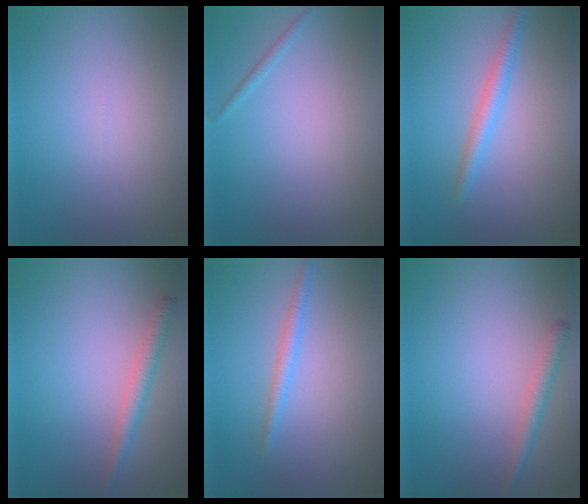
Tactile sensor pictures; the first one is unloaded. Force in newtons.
{"total": 0.6, "press": 0.6, "slide": 0.0}
{"total": 2.2, "press": 2.2, "slide": 0.0}
{"total": 2.2, "press": 2.2, "slide": 0.0}
{"total": 1.6, "press": 1.6, "slide": 0.1}
{"total": 1.7, "press": 1.7, "slide": 0.1}